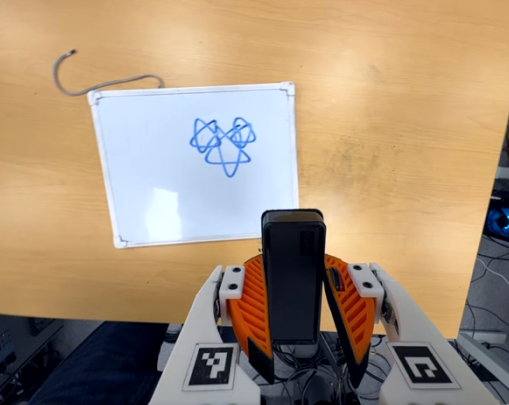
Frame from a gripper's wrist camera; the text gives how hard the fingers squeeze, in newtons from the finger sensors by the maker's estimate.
{"total": 5.9, "left": 5.3, "right": 6.5}